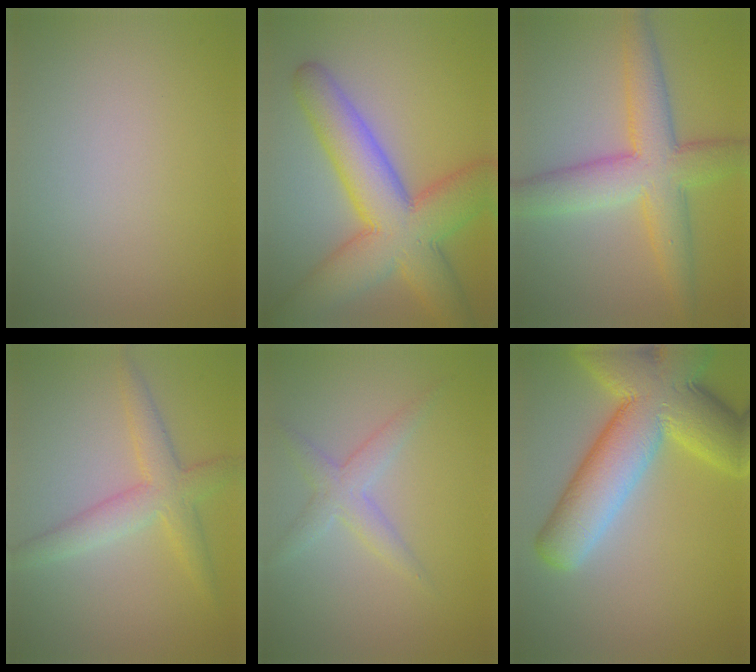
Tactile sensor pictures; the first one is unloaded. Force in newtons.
{"total": 10.5, "press": 10.5, "slide": 0.2}
{"total": 7.1, "press": 7.1, "slide": 0.1}
{"total": 3.9, "press": 3.9, "slide": 0.1}
{"total": 2.4, "press": 2.4, "slide": 0.1}
{"total": 11.6, "press": 11.6, "slide": 0.4}